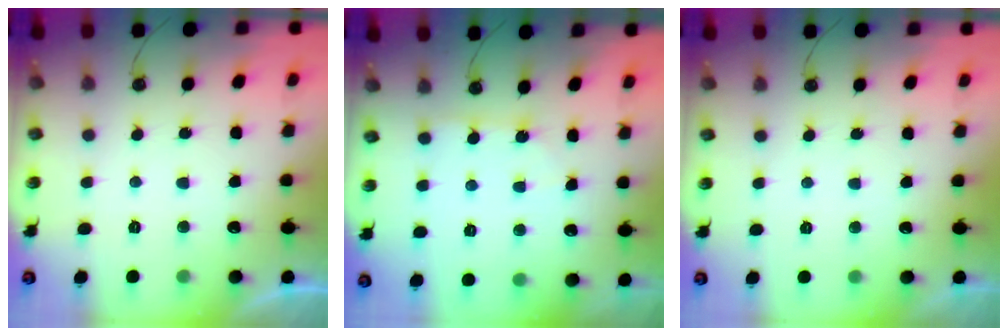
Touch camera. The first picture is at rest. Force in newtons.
{"total": 2.4, "press": 2.4, "slide": 0.3}
{"total": 0.0}